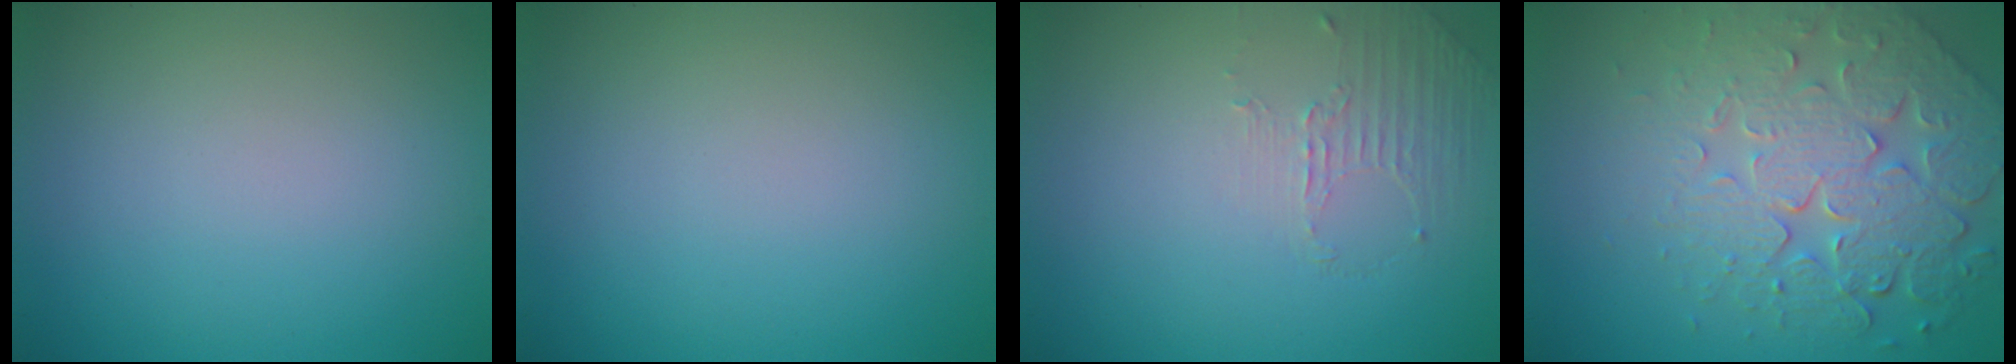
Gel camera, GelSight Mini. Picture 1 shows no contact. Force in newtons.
{"total": 0.0}
{"total": 1.2, "press": 0.4, "slide": 1.1}
{"total": 8.0, "press": 5.7, "slide": 5.5}